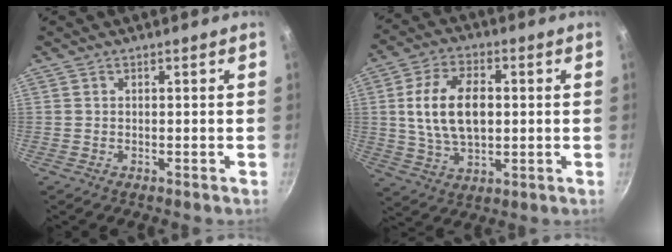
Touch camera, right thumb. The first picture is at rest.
{"total": 13.7, "force": [1.4, 8.1, 10.9], "torque": [-0.187, 0.005, 0.028]}